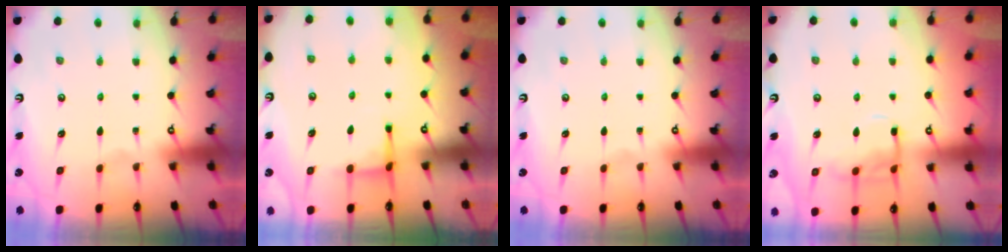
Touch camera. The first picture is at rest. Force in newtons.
{"total": 2.8, "press": 2.7, "slide": 0.6}
{"total": 0.0}
{"total": 10.3, "press": 10.2, "slide": 0.8}